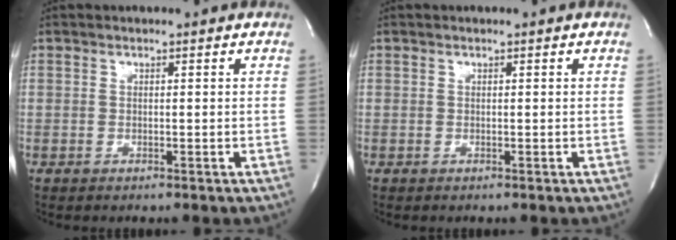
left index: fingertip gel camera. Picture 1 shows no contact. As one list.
[{"total": 0.0}]